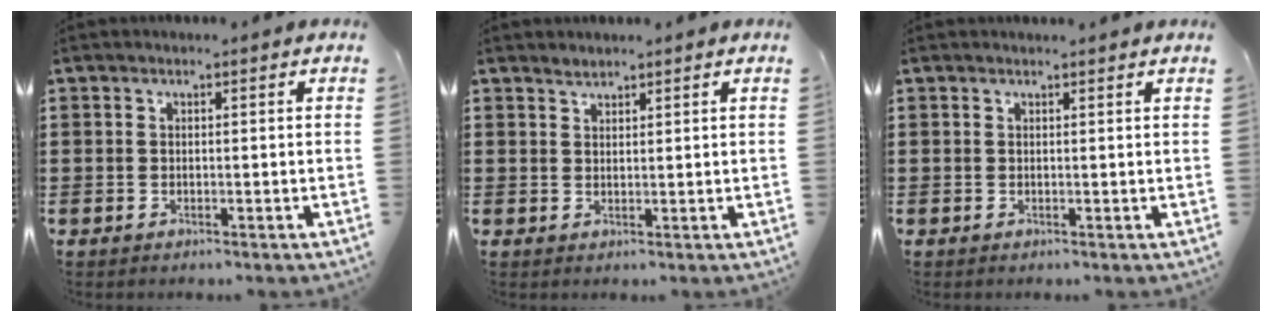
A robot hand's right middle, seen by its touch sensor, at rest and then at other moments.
{"total": 1.4, "force": [1.4, 0.2, -0.1], "torque": [-0.002, 0.000, 0.028]}
{"total": 0.7, "force": [0.6, -0.2, 0.1], "torque": [-0.002, -0.001, 0.012]}